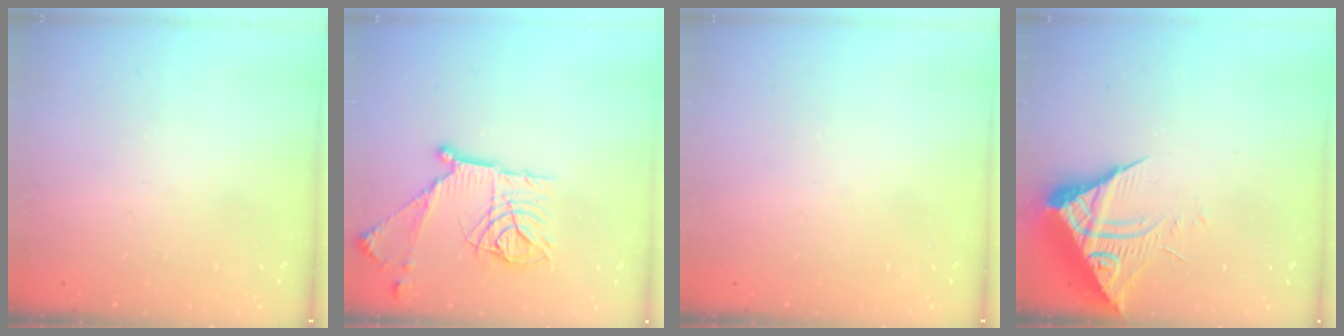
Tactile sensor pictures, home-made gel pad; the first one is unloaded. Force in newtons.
{"total": 18.2, "press": 18.2, "slide": 1.2}
{"total": 0.0}
{"total": 8.8, "press": 8.7, "slide": 0.9}